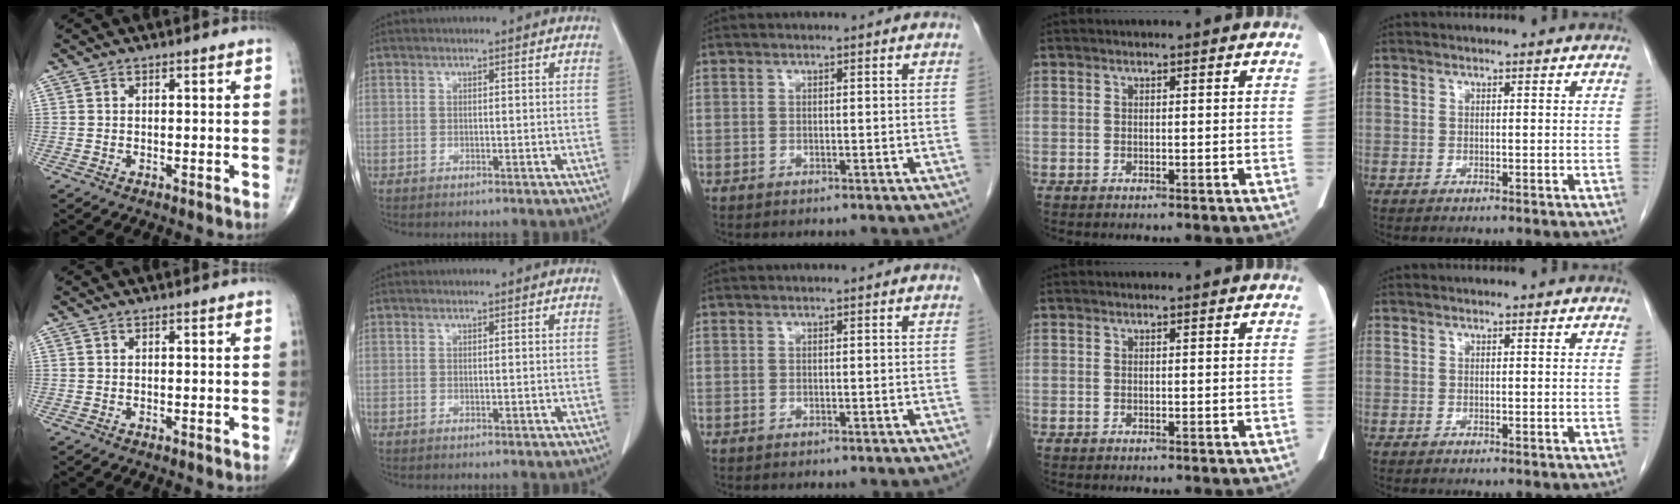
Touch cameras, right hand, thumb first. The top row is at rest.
{}